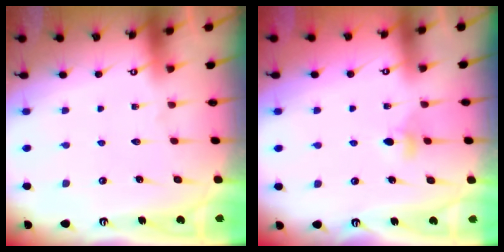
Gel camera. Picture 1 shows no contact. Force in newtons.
{"total": 3.7, "press": 3.6, "slide": 0.7}